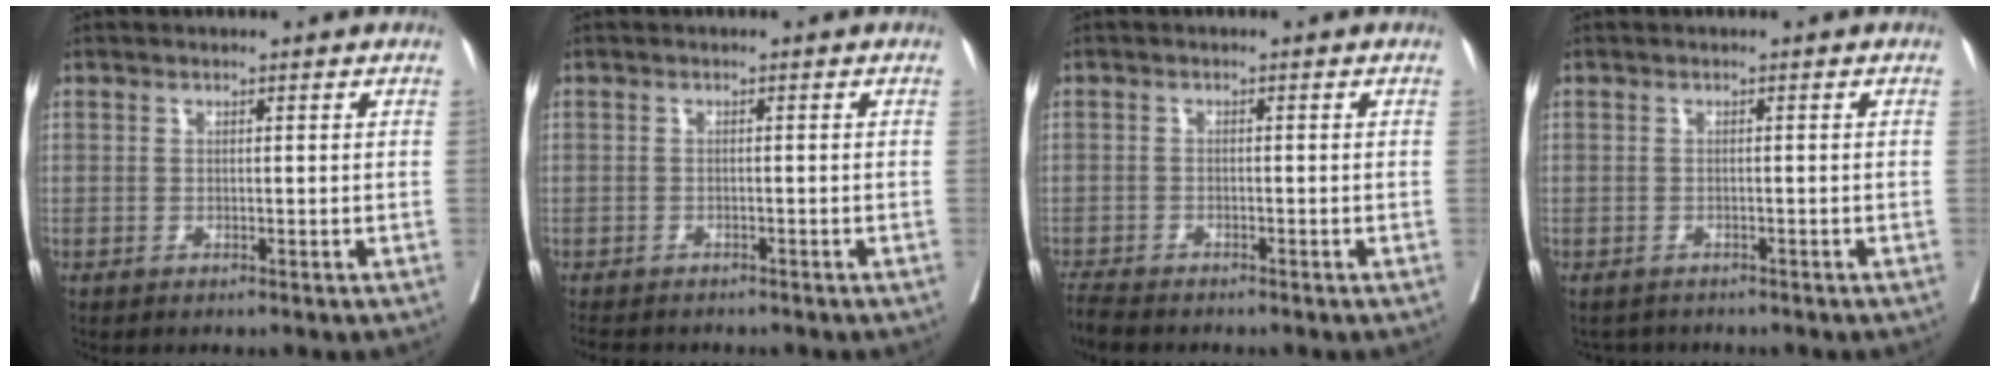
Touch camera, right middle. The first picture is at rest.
{"total": 5.2, "force": [-4.5, 2.0, 1.7], "torque": [-0.028, -0.006, -0.062]}
{"total": 3.8, "force": [-3.5, 0.7, 1.3], "torque": [-0.022, -0.013, -0.062]}
{"total": 2.5, "force": [-2.3, 1.0, 0.0], "torque": [-0.003, -0.005, -0.034]}